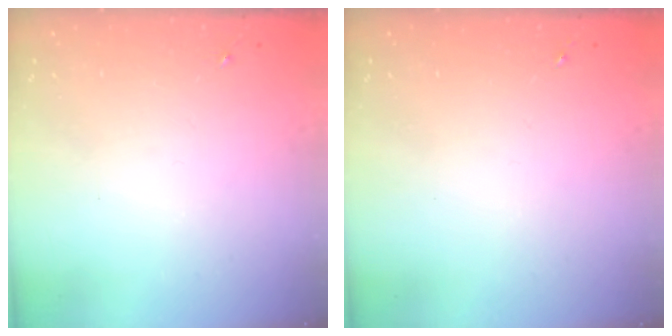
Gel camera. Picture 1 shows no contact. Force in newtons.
{"total": 0.0}